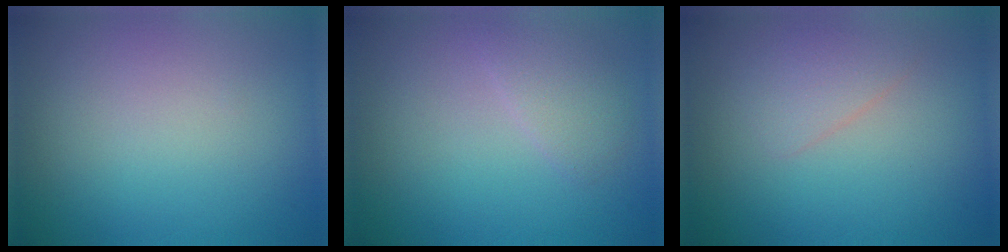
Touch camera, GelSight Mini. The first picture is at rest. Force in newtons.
{"total": 1.8, "press": 1.8, "slide": 0.2}
{"total": 1.7, "press": 1.7, "slide": 0.1}